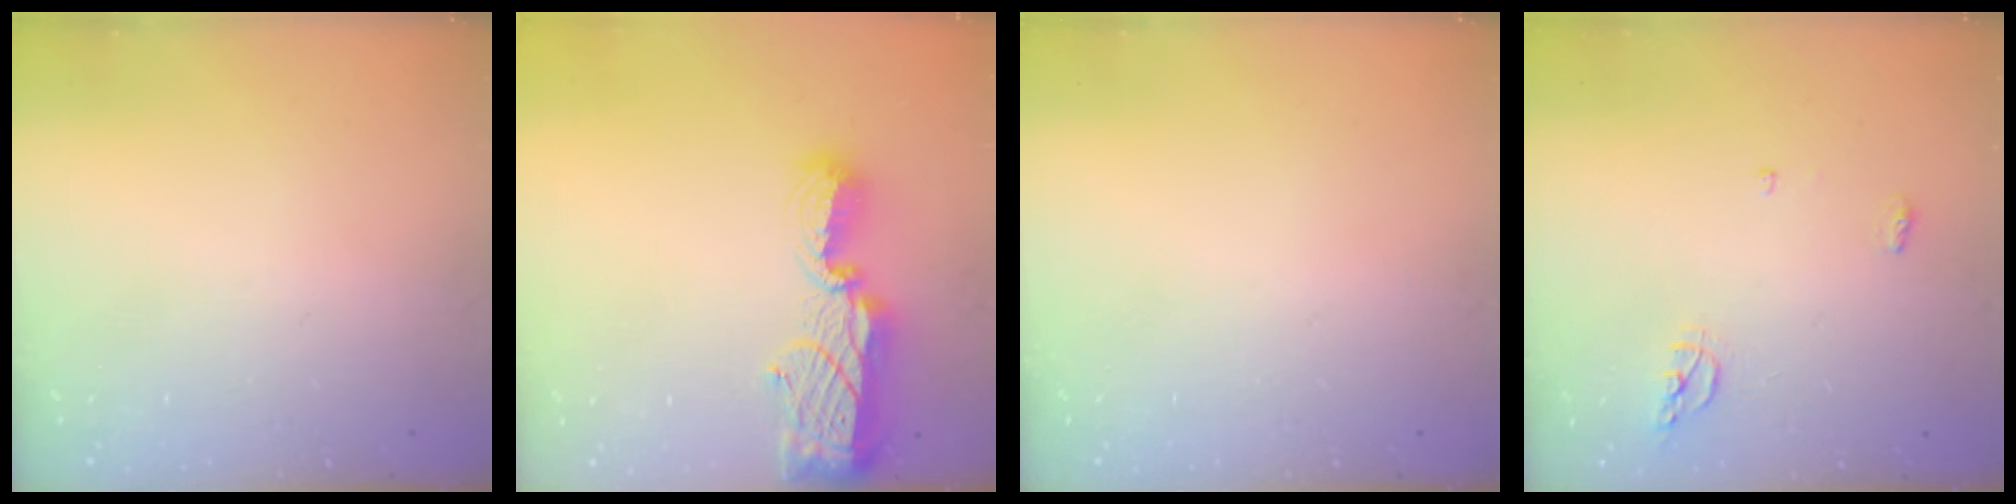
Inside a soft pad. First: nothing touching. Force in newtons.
{"total": 14.1, "press": 14.1, "slide": 0.7}
{"total": 0.0}
{"total": 5.6, "press": 5.6, "slide": 0.7}